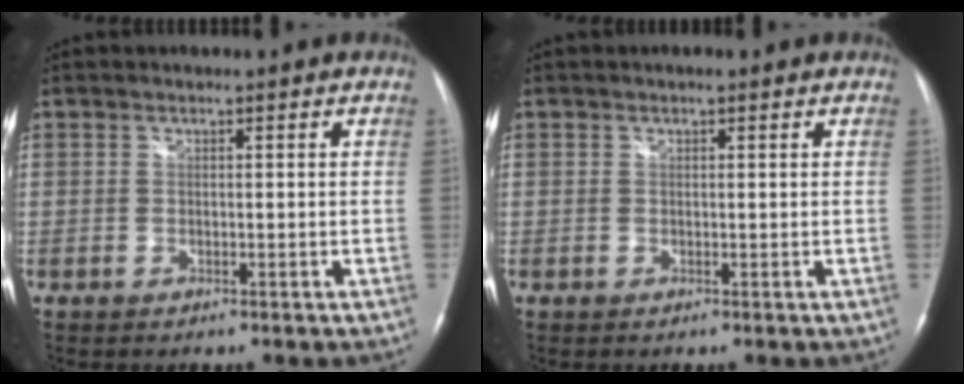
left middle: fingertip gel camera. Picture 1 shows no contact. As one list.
[{"total": 0.7, "force": [0.5, 0.2, 0.5], "torque": [-0.009, 0.006, 0.007]}]